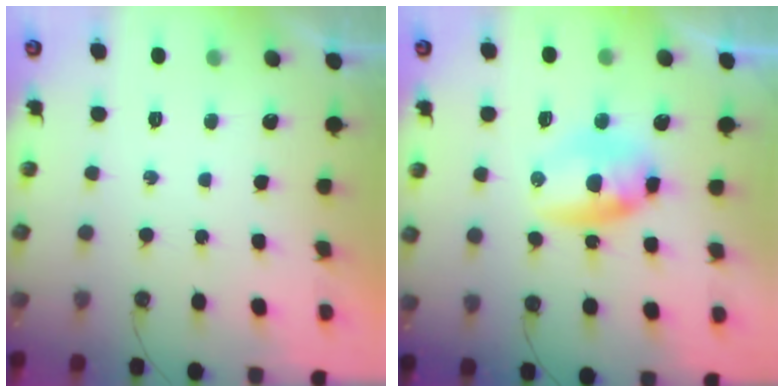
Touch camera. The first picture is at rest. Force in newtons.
{"total": 7.8, "press": 7.6, "slide": 2.0}